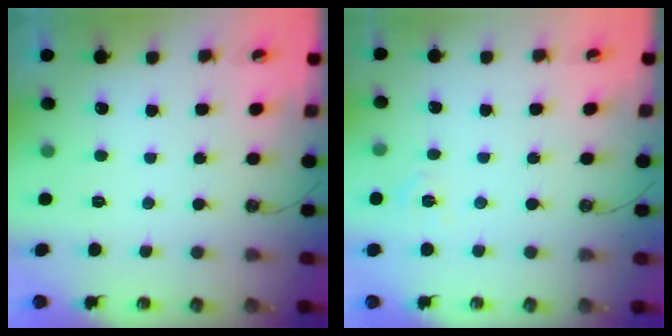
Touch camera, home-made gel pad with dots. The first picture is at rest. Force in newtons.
{"total": 3.6, "press": 3.6, "slide": 0.4}